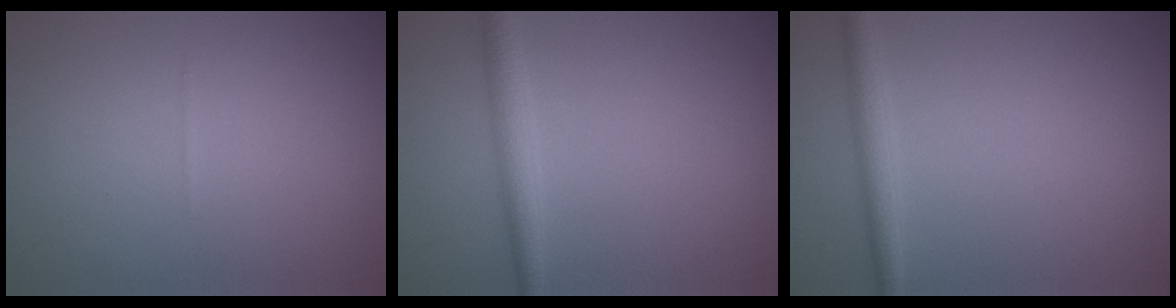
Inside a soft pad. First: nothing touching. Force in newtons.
{"total": 2.3, "press": 2.3, "slide": 0.1}
{"total": 2.2, "press": 2.2, "slide": 0.1}